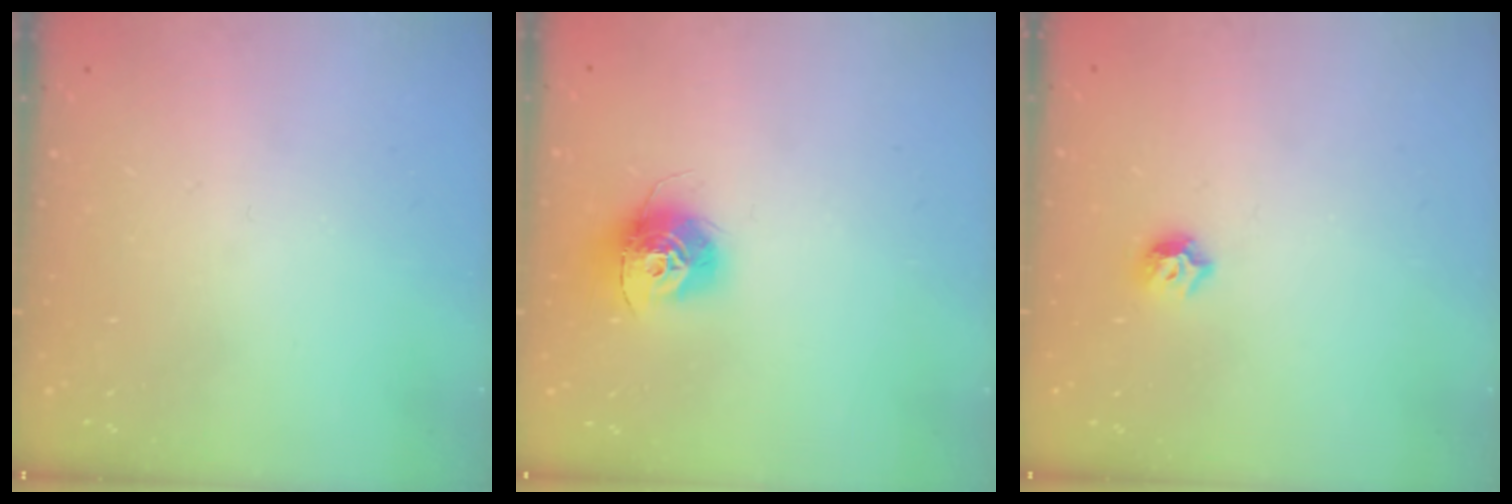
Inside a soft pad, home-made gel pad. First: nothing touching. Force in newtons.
{"total": 12.1, "press": 12.1, "slide": 0.8}
{"total": 5.2, "press": 5.1, "slide": 0.9}